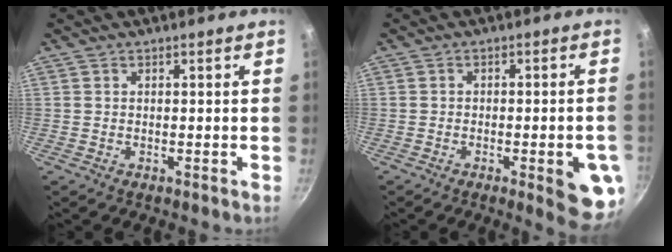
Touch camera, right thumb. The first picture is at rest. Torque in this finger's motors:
{"motor_torque": [1.29, 1.42, 0.92, -0.90, 0.23]}